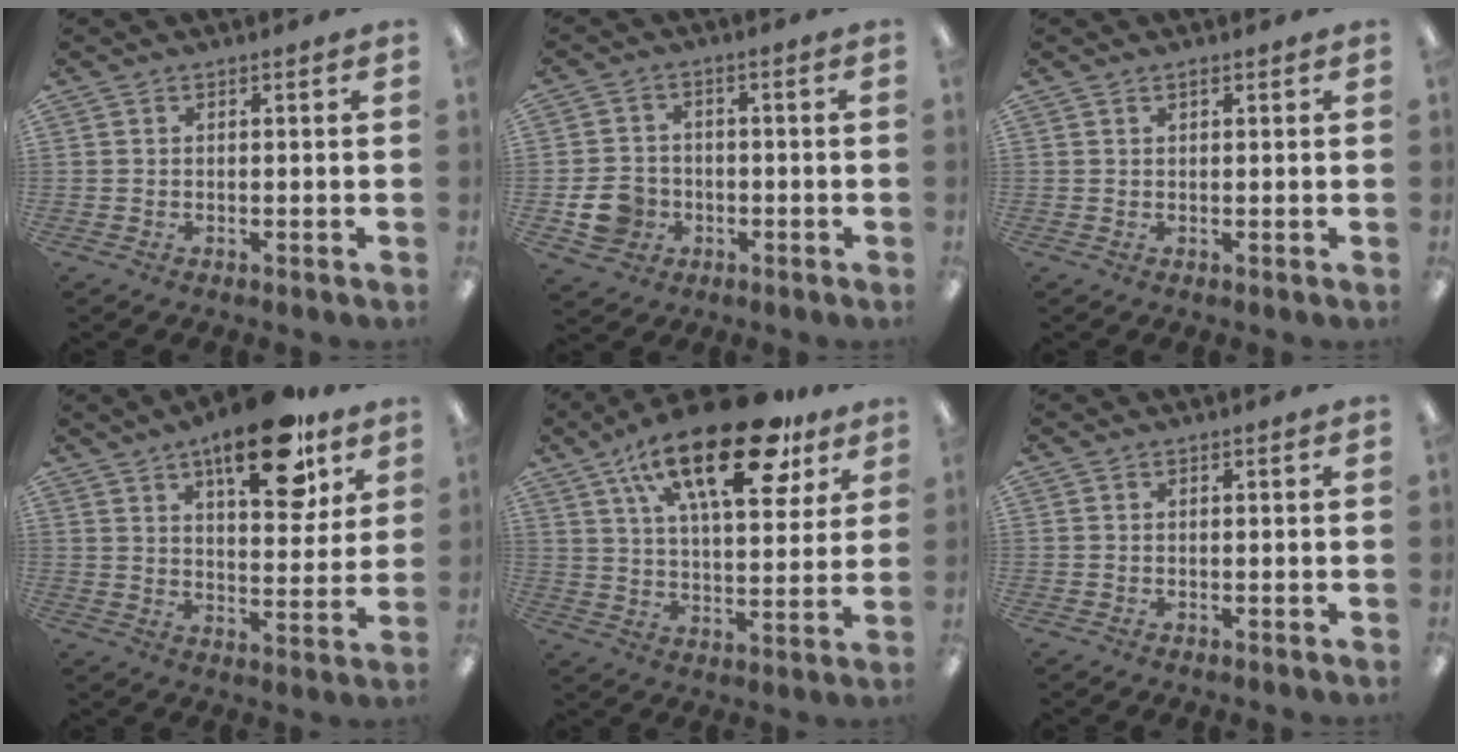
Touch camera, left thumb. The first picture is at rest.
{"total": 7.5, "force": [-2.3, 6.5, 3.0], "torque": [-0.060, 0.012, -0.043]}
{"total": 0.9, "force": [0.7, 0.4, 0.4], "torque": [-0.009, 0.002, 0.012]}
{"total": 18.8, "force": [11.5, 7.5, 12.8], "torque": [-0.171, -0.059, 0.181]}
{"total": 24.2, "force": [14.1, 9.9, 17.0], "torque": [-0.265, -0.063, 0.230]}
{"total": 0.0}